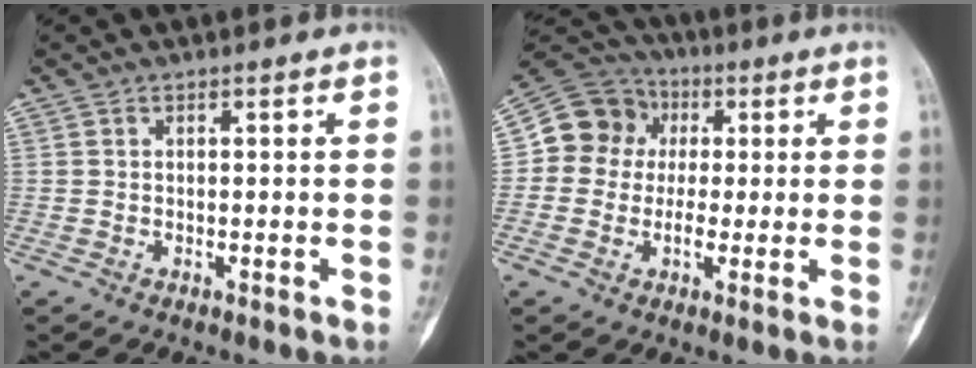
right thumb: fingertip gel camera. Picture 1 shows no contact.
{"total": 11.5, "force": [1.0, 10.4, 4.7], "torque": [-0.051, 0.024, 0.006]}